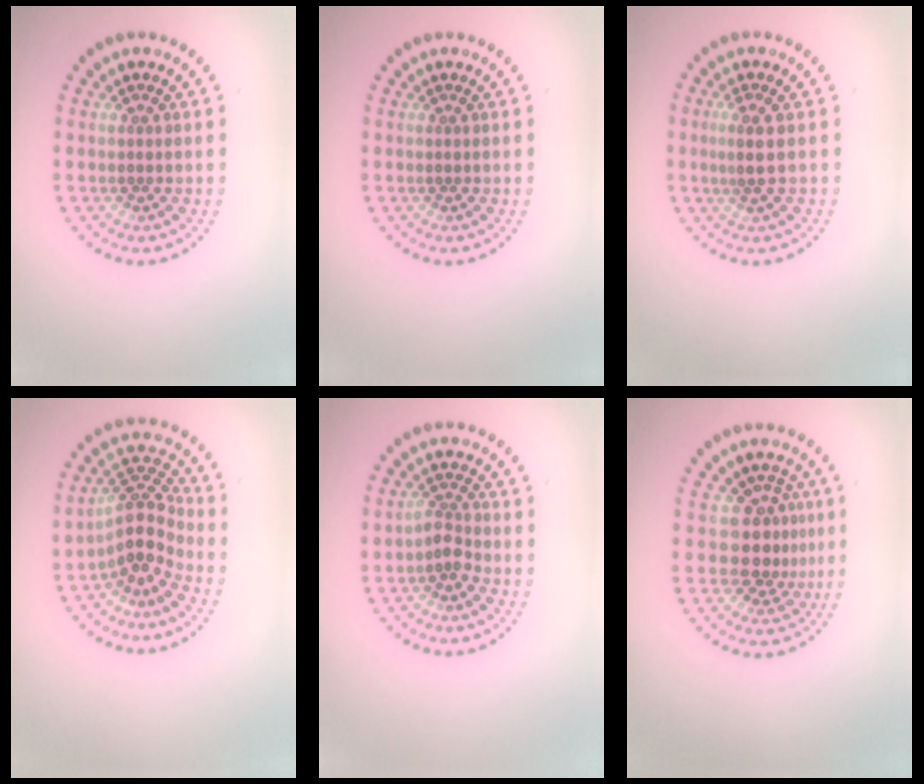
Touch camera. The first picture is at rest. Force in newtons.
{"total": 0.0}
{"total": 1.6, "press": 1.4, "slide": 0.9}
{"total": 3.8, "press": 2.8, "slide": 2.7}
{"total": 1.8, "press": 1.3, "slide": 1.2}
{"total": 3.0, "press": 2.3, "slide": 2.0}